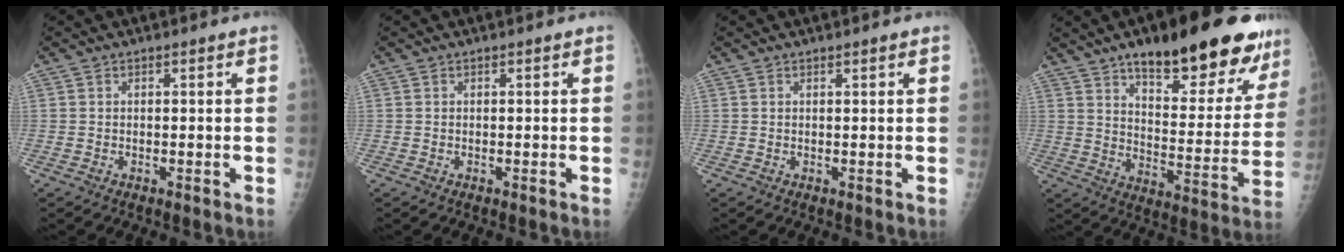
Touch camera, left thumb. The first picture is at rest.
{"total": 0.0}
{"total": 0.6, "force": [0.4, 0.0, 0.4], "torque": [-0.009, 0.000, 0.006]}
{"total": 26.0, "force": [17.0, 8.5, 17.6], "torque": [-0.197, -0.061, 0.242]}